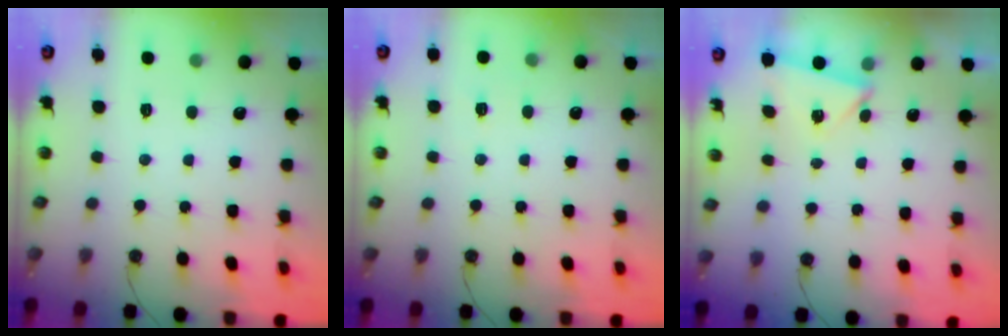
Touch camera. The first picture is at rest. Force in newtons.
{"total": 2.7, "press": 2.7, "slide": 0.5}
{"total": 2.0, "press": 1.9, "slide": 0.7}